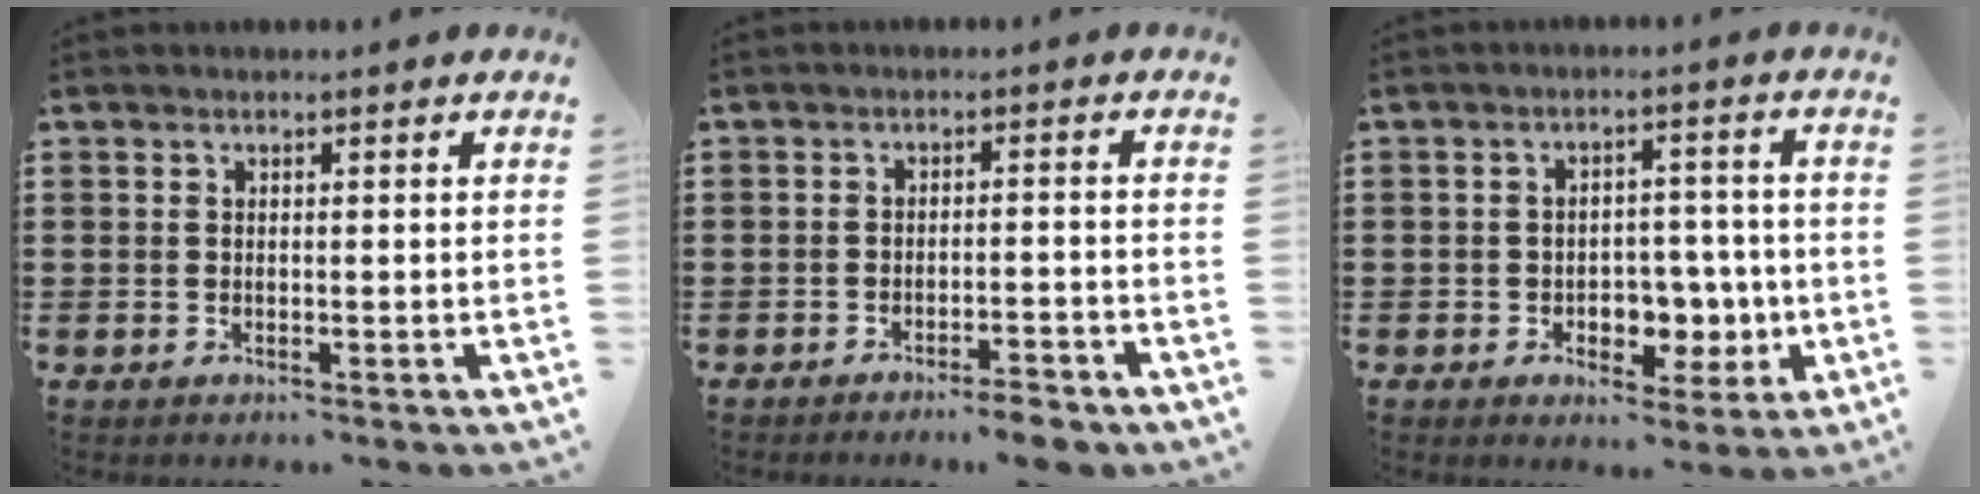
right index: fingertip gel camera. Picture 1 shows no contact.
{"total": 3.7, "force": [-3.5, 0.2, 1.2], "torque": [-0.023, 0.002, -0.069]}
{"total": 5.3, "force": [-1.1, 4.4, 2.7], "torque": [-0.035, 0.004, -0.024]}